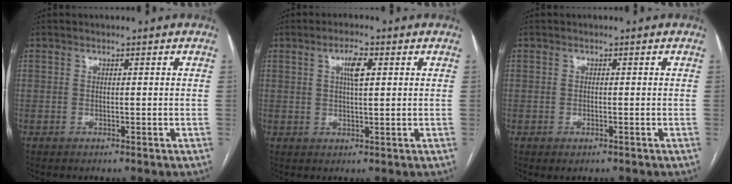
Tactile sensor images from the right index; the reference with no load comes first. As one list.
[{"total": 3.7, "force": [1.3, 0.7, 3.4], "torque": [-0.062, 0.003, 0.022]}, {"total": 0.9, "force": [-0.5, 0.3, 0.7], "torque": [-0.013, -0.003, -0.003]}]